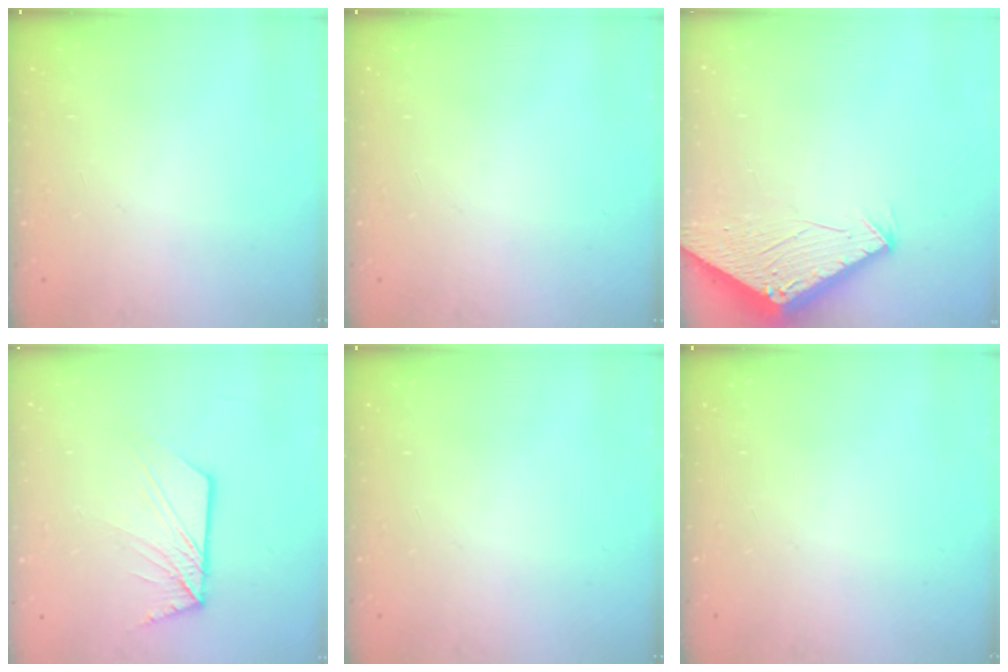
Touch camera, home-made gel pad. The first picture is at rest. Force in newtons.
{"total": 0.0}
{"total": 2.9, "press": 2.9, "slide": 0.2}
{"total": 10.2, "press": 10.1, "slide": 1.1}
{"total": 0.0}
{"total": 0.0}